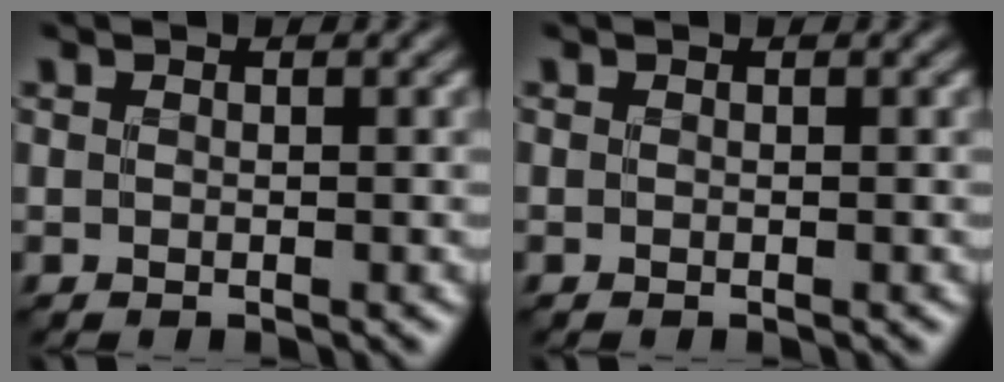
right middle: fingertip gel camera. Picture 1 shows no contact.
{"total": 0.0}